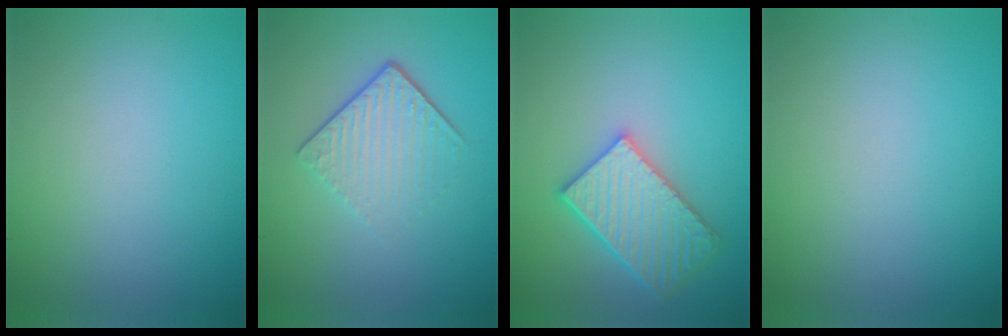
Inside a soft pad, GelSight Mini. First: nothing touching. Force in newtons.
{"total": 4.3, "press": 2.8, "slide": 3.3}
{"total": 5.2, "press": 4.6, "slide": 2.4}
{"total": 0.0}